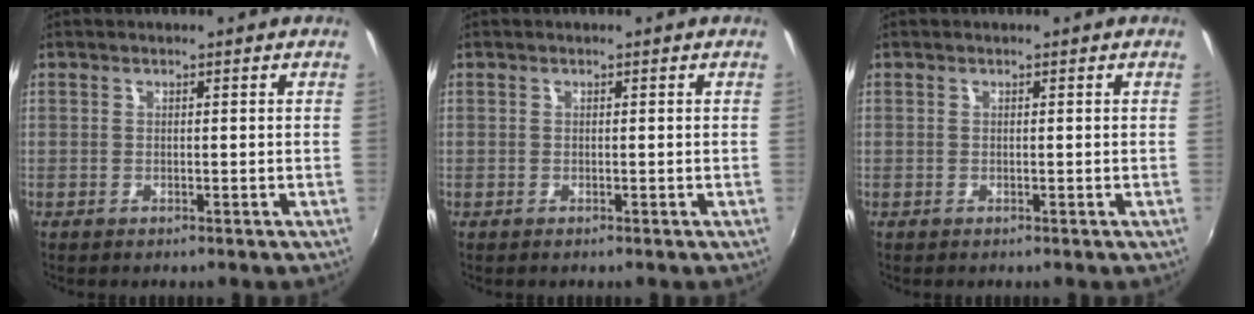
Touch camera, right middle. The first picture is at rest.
{"total": 0.0}
{"total": 0.0}